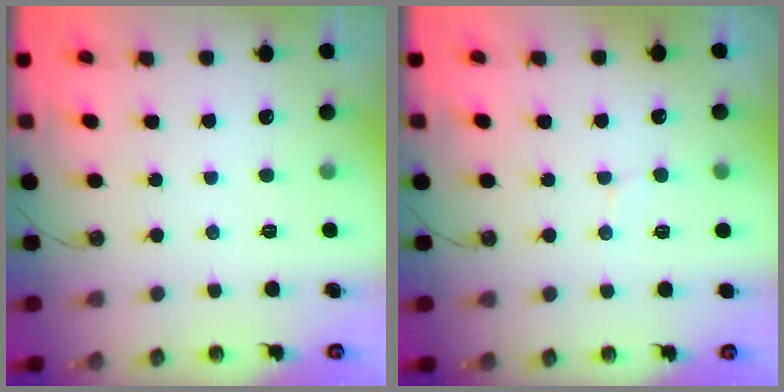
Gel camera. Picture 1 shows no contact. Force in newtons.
{"total": 5.3, "press": 5.3, "slide": 0.9}